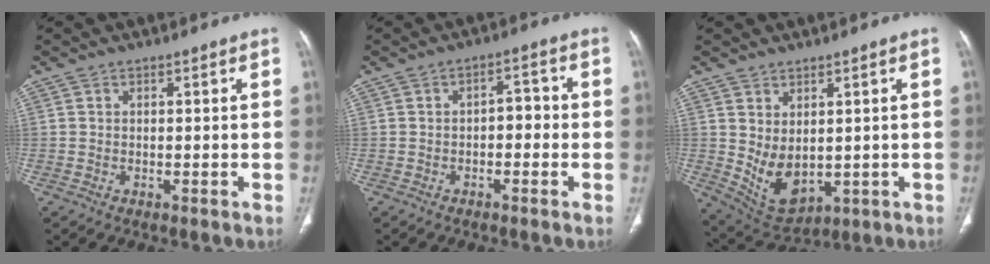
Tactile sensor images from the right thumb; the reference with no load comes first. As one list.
[{"total": 3.7, "force": [-0.8, 2.2, 2.8], "torque": [-0.024, 0.018, -0.018]}, {"total": 8.4, "force": [0.5, 5.3, 6.5], "torque": [-0.102, -0.013, 0.041]}]